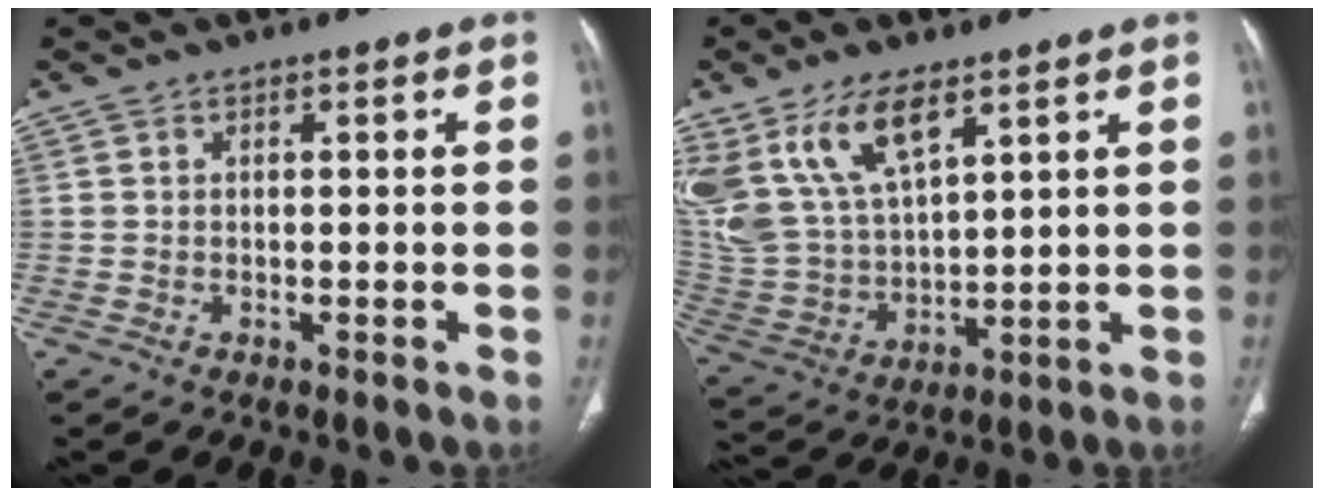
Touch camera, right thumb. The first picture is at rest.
{"total": 16.5, "force": [9.1, 7.8, 11.3], "torque": [-0.222, -0.031, 0.196]}